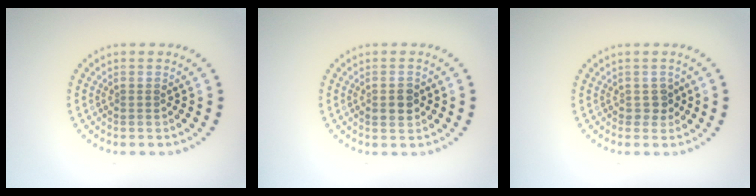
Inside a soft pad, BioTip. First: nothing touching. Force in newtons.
{"total": 2.2, "press": 2.2, "slide": 0.2}
{"total": 1.2, "press": 1.1, "slide": 0.5}